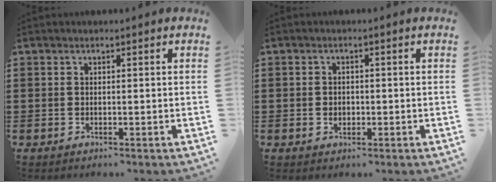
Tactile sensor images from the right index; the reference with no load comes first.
{"total": 1.4, "force": [-0.2, 1.2, 0.8], "torque": [-0.017, 0.006, -0.007]}